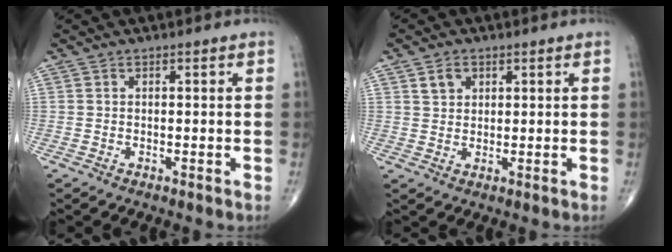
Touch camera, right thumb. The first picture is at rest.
{"total": 3.2, "force": [1.6, 2.4, 1.5], "torque": [-0.014, -0.006, 0.029]}